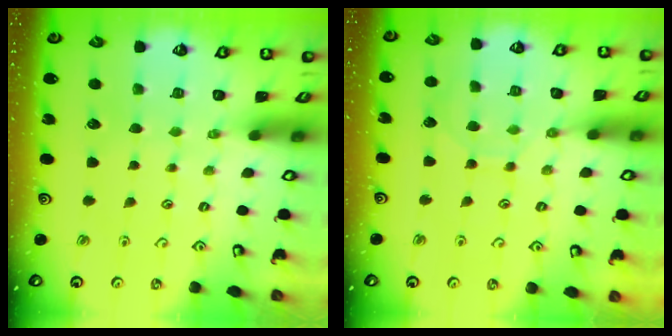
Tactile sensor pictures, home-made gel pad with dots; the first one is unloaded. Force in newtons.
{"total": 5.6, "press": 5.5, "slide": 0.5}